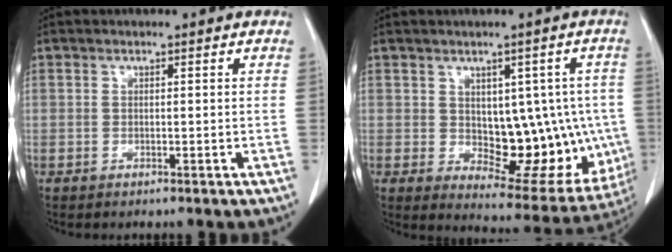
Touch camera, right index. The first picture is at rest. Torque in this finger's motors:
{"motor_torque": [0.32, 0.03, 0.16, 0.06]}